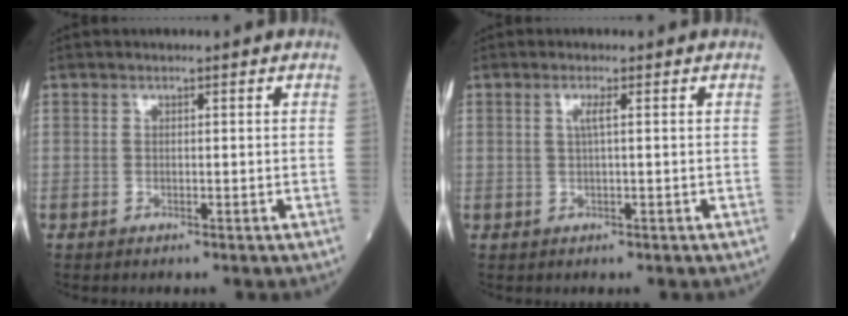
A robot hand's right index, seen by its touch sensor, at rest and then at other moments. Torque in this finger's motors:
{"motor_torque": [0.21, 0.14, 0.11, 0.04]}